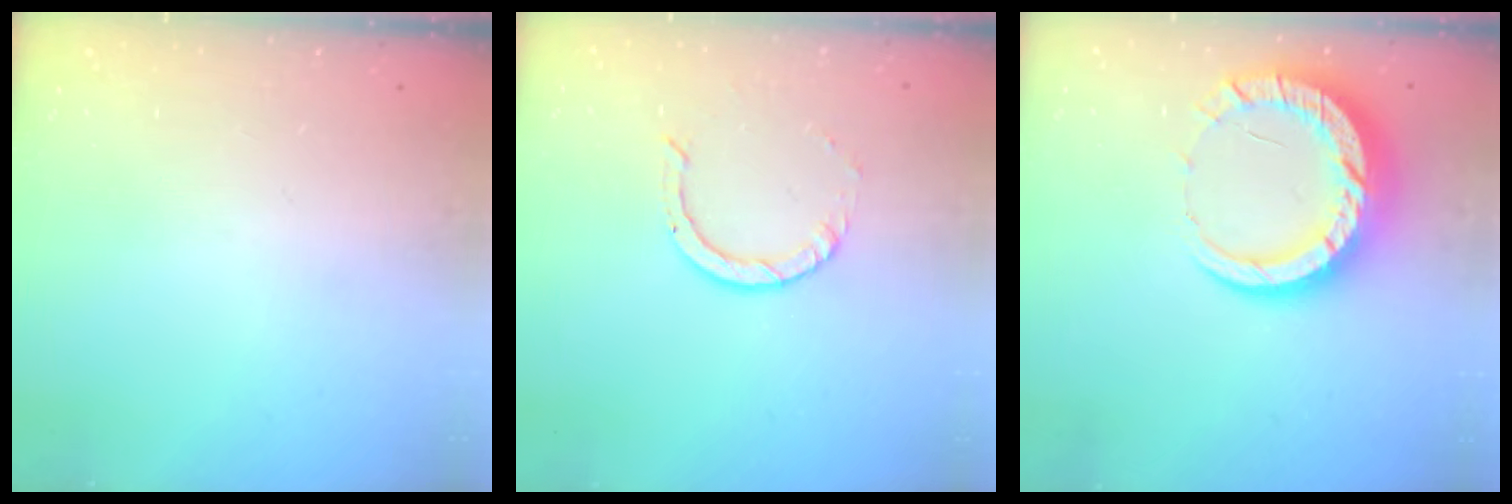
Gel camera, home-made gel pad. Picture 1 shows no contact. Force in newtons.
{"total": 3.5, "press": 3.5, "slide": 0.4}
{"total": 14.0, "press": 14.0, "slide": 1.3}